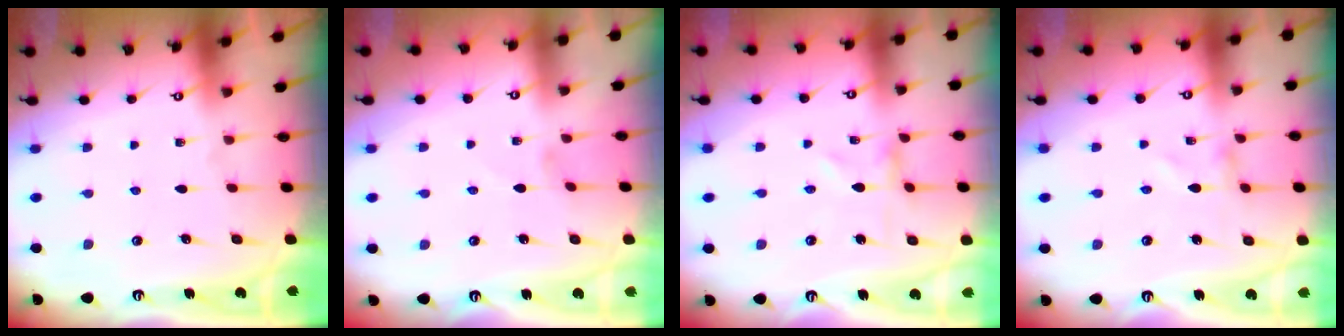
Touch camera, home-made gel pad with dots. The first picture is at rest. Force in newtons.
{"total": 1.1, "press": 1.1, "slide": 0.1}
{"total": 0.0}
{"total": 0.9, "press": 0.9, "slide": 0.1}